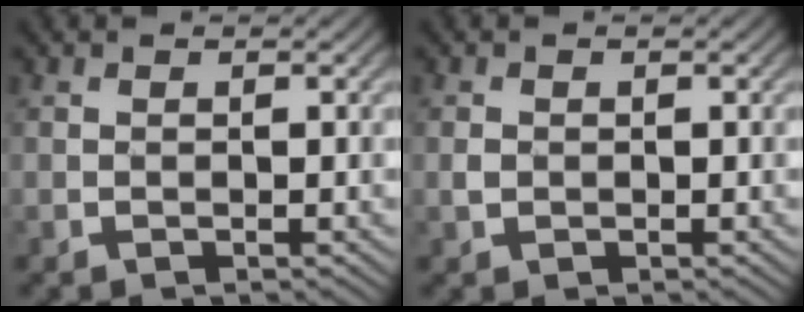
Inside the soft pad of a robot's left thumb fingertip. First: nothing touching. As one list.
[{"total": 1.0, "force": [-0.2, 0.9, 0.3], "torque": [-0.019, -0.001, -0.007]}]